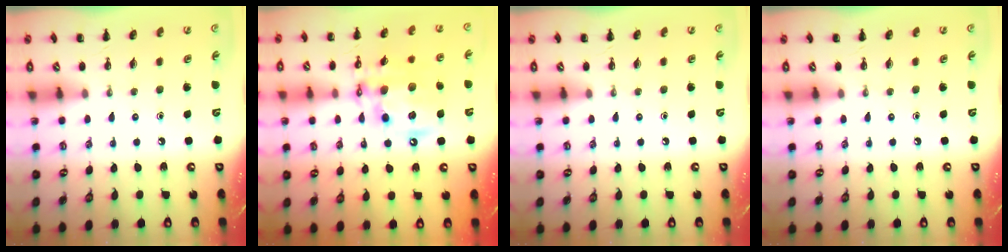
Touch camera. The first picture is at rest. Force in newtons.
{"total": 16.3, "press": 16.0, "slide": 3.4}
{"total": 0.0}
{"total": 0.0}